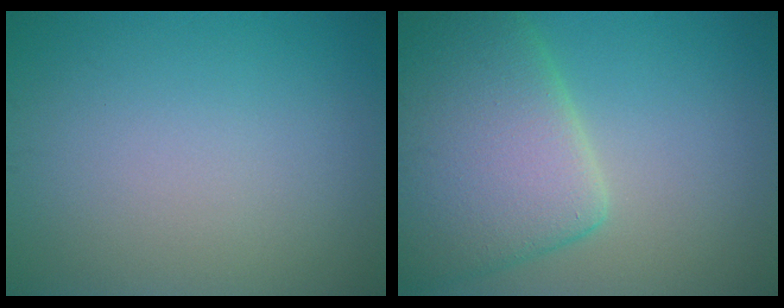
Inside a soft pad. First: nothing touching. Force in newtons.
{"total": 9.5, "press": 9.4, "slide": 0.5}